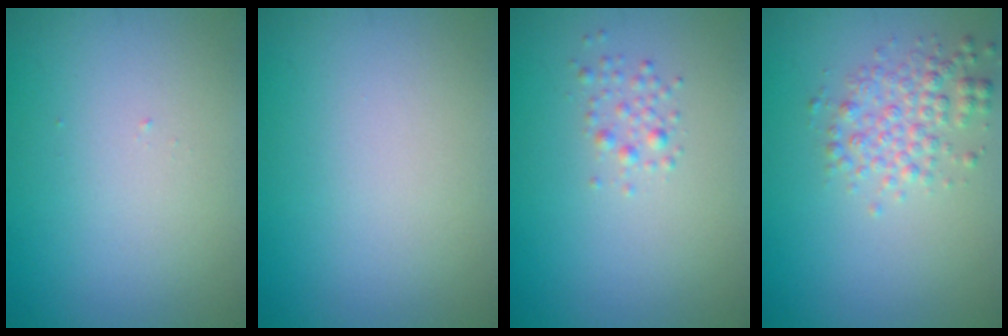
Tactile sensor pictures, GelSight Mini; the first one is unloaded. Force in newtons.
{"total": 0.0}
{"total": 1.2, "press": 1.2, "slide": 0.0}
{"total": 2.8, "press": 2.8, "slide": 0.0}